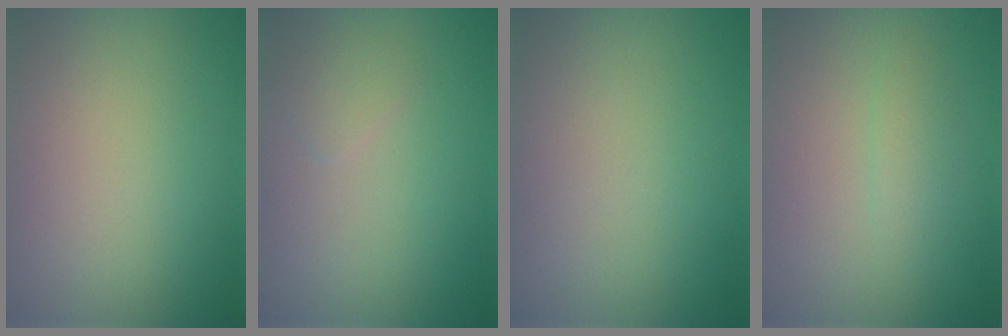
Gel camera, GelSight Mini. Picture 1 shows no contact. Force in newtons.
{"total": 1.0, "press": 1.0, "slide": 0.0}
{"total": 0.0}
{"total": 1.2, "press": 1.2, "slide": 0.1}